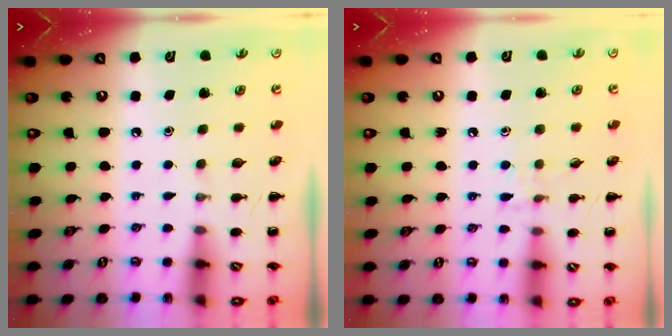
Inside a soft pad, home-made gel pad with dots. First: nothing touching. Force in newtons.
{"total": 6.8, "press": 6.6, "slide": 1.8}